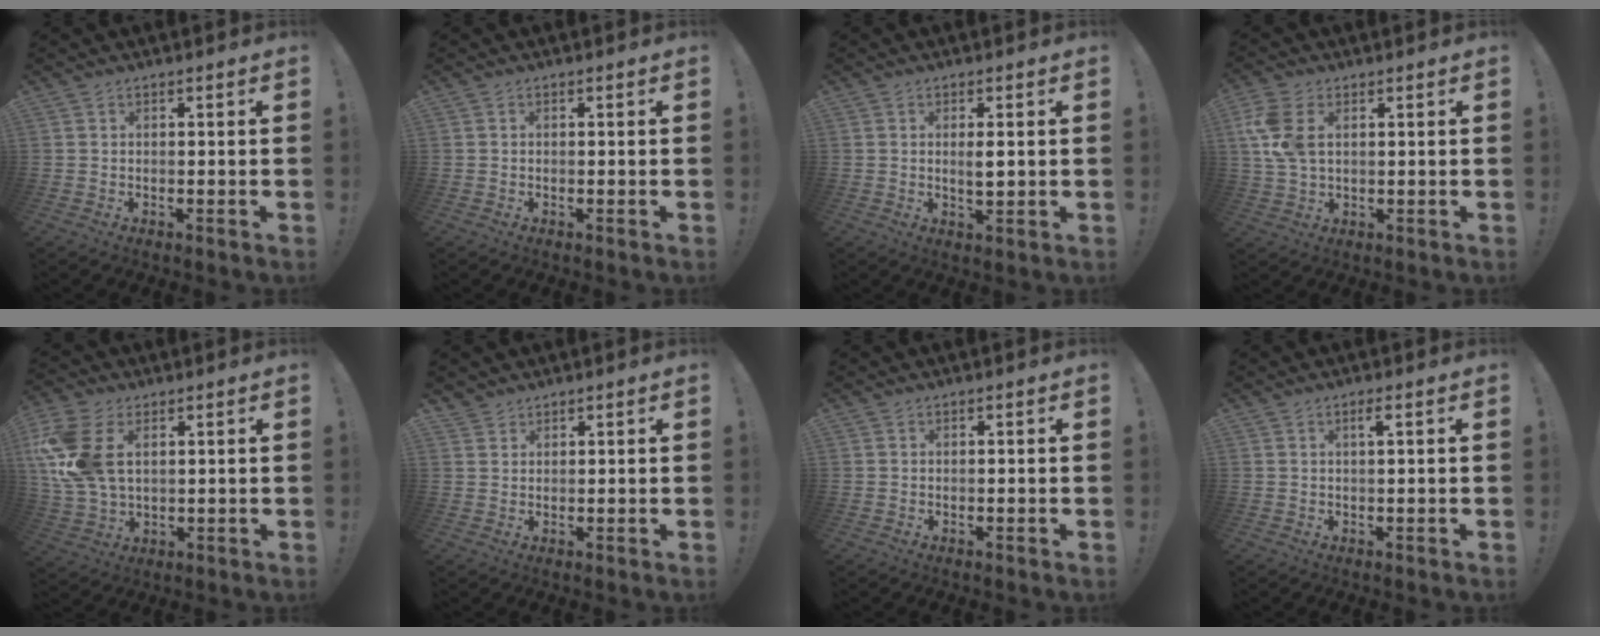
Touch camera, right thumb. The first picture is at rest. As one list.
[{"total": 0.0}, {"total": 3.4, "force": [0.5, 1.0, 3.2], "torque": [-0.045, -0.007, 0.005]}, {"total": 8.7, "force": [2.6, 5.5, 6.2], "torque": [-0.136, 0.000, 0.049]}, {"total": 16.3, "force": [4.3, 10.5, 11.8], "torque": [-0.240, -0.011, 0.081]}, {"total": 2.2, "force": [2.0, 1.0, 0.0], "torque": [0.005, -0.014, 0.038]}, {"total": 0.0}, {"total": 2.0, "force": [0.6, 0.0, 1.9], "torque": [-0.026, -0.002, 0.005]}]